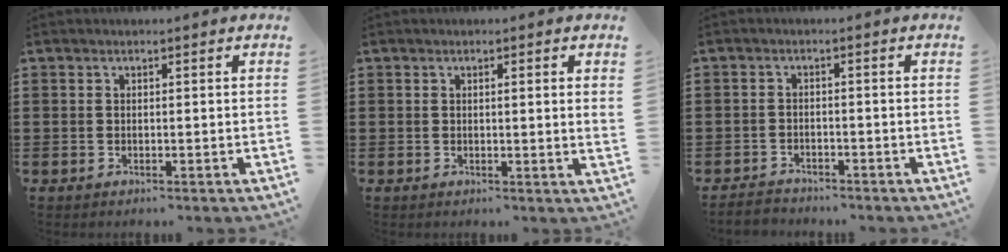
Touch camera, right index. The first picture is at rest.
{"total": 1.0, "force": [0.2, -0.2, 1.0], "torque": [-0.018, -0.002, 0.001]}
{"total": 2.0, "force": [-2.0, 0.4, -0.1], "torque": [-0.005, 0.000, -0.044]}